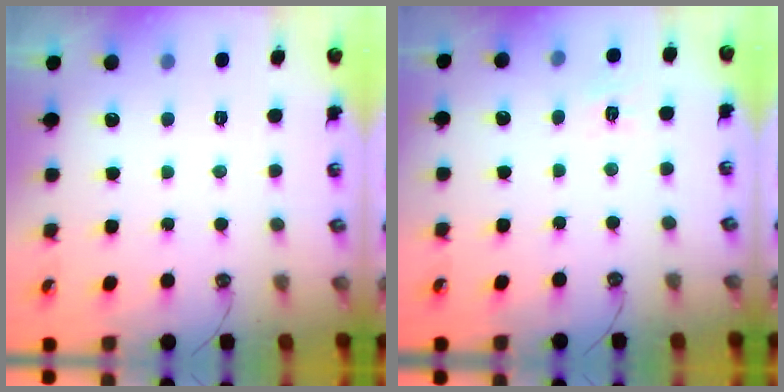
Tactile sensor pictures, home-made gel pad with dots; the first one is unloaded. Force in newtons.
{"total": 5.0, "press": 4.9, "slide": 0.6}